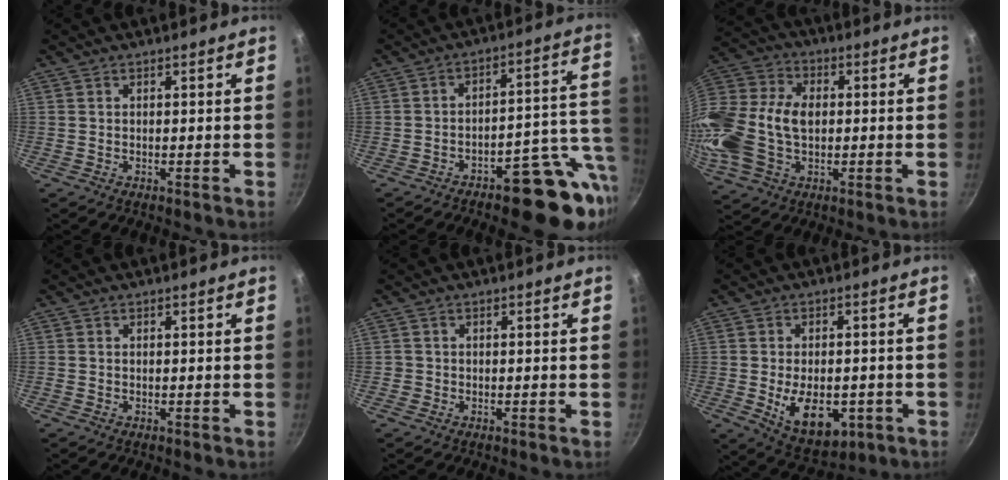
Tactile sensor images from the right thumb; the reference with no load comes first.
{"total": 16.0, "force": [-6.6, 6.6, 13.0], "torque": [-0.114, 0.045, -0.088]}
{"total": 20.8, "force": [-0.7, 14.3, 15.0], "torque": [-0.319, 0.036, -0.017]}
{"total": 0.0}
{"total": 1.0, "force": [-0.4, 0.9, 0.1], "torque": [-0.001, 0.002, -0.008]}
{"total": 11.9, "force": [-3.1, 7.2, 9.0], "torque": [-0.113, -0.003, -0.027]}